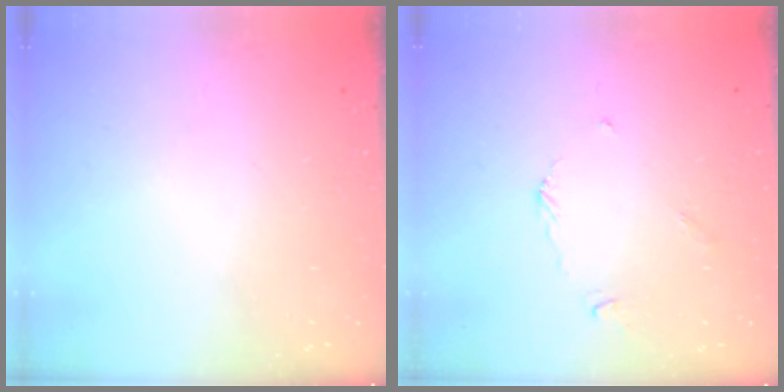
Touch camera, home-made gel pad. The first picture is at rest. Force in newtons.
{"total": 2.7, "press": 2.7, "slide": 0.3}